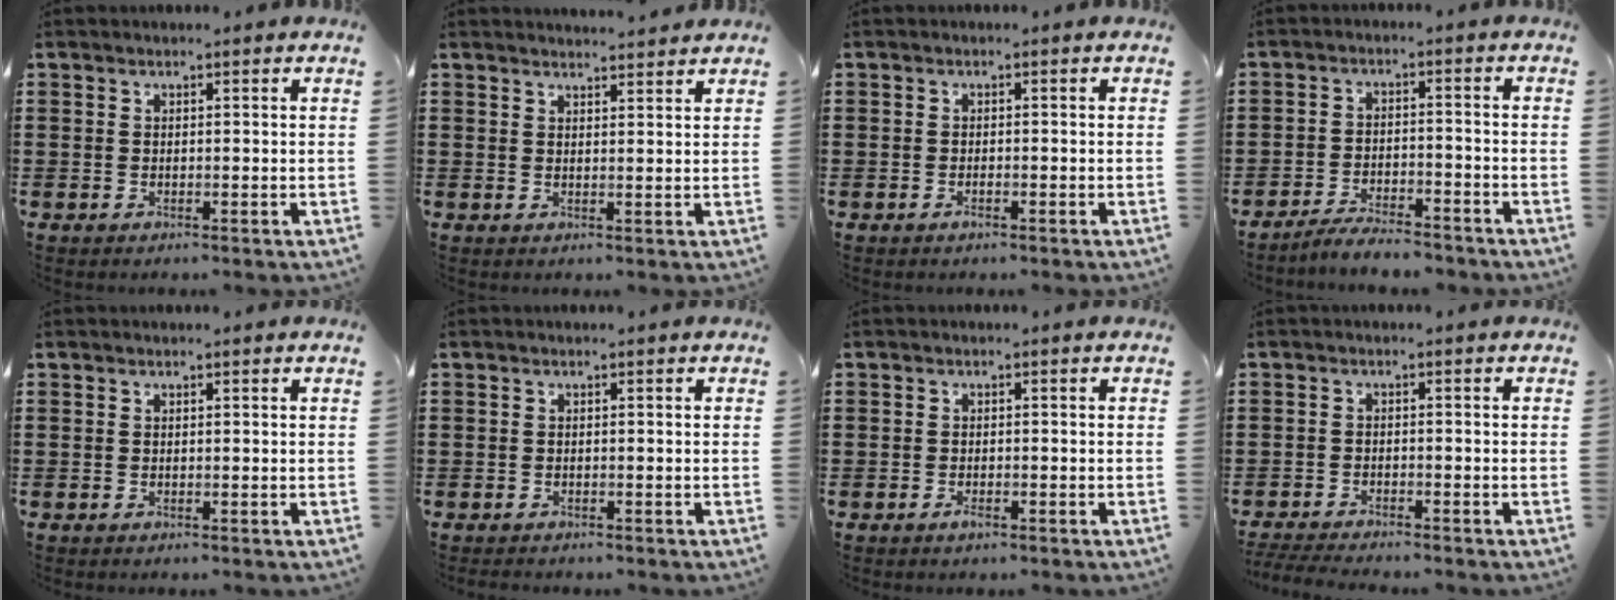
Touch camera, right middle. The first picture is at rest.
{"total": 2.0, "force": [2.0, 0.1, 0.0], "torque": [-0.006, 0.003, 0.038]}
{"total": 0.7, "force": [-0.5, 0.3, 0.3], "torque": [-0.006, 0.000, -0.011]}
{"total": 4.6, "force": [-4.4, 0.5, 1.3], "torque": [-0.029, 0.001, -0.091]}
{"total": 0.0}
{"total": 0.8, "force": [-0.7, 0.3, -0.1], "torque": [0.002, 0.004, -0.017]}
{"total": 1.2, "force": [-0.8, 0.6, 0.6], "torque": [-0.012, -0.002, -0.016]}
{"total": 3.1, "force": [-3.0, 0.2, 0.5], "torque": [-0.017, -0.003, -0.065]}